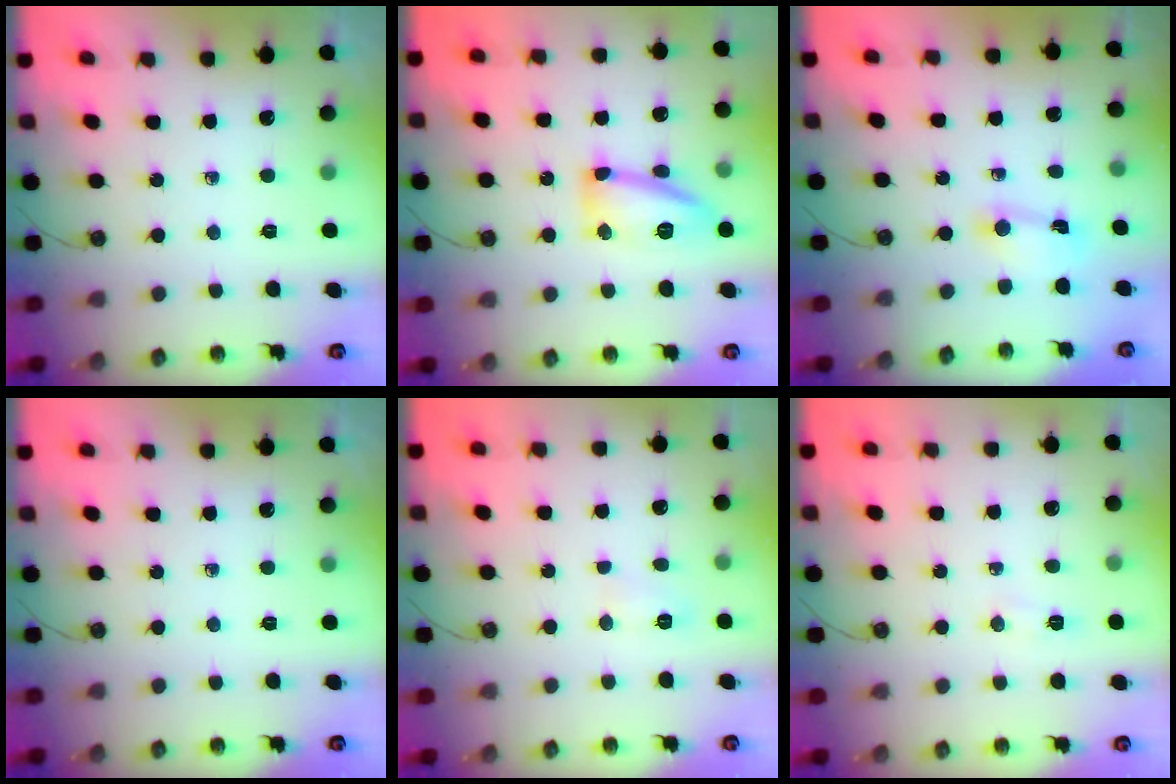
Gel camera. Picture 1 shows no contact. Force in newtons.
{"total": 13.7, "press": 13.7, "slide": 1.1}
{"total": 1.8, "press": 1.8, "slide": 0.2}
{"total": 0.0}
{"total": 6.3, "press": 6.3, "slide": 0.7}
{"total": 4.6, "press": 4.5, "slide": 0.8}